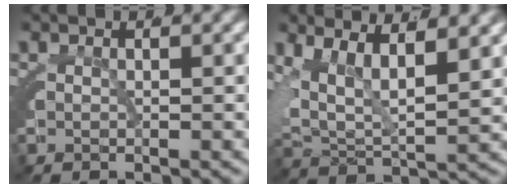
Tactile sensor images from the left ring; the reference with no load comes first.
{"total": 9.6, "force": [1.5, 7.2, 6.1], "torque": [-0.138, -0.017, 0.023]}